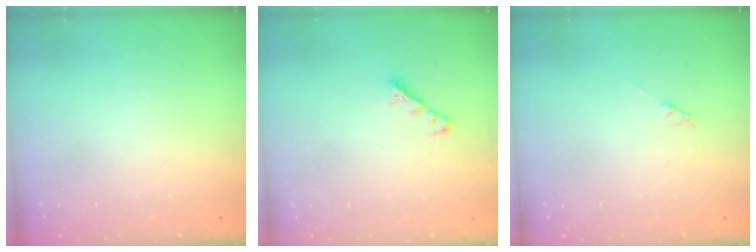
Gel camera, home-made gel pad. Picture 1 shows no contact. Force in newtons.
{"total": 1.6, "press": 1.4, "slide": 0.6}
{"total": 1.4, "press": 1.4, "slide": 0.2}